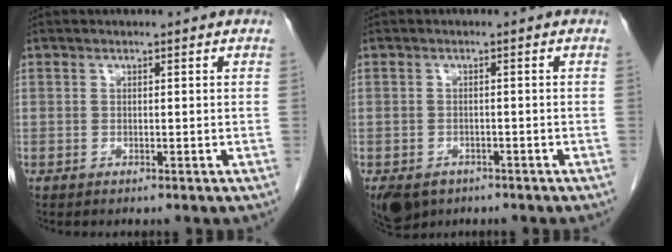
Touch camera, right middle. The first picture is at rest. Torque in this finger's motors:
{"motor_torque": [0.01, 0.02, 0.02, 0.01]}